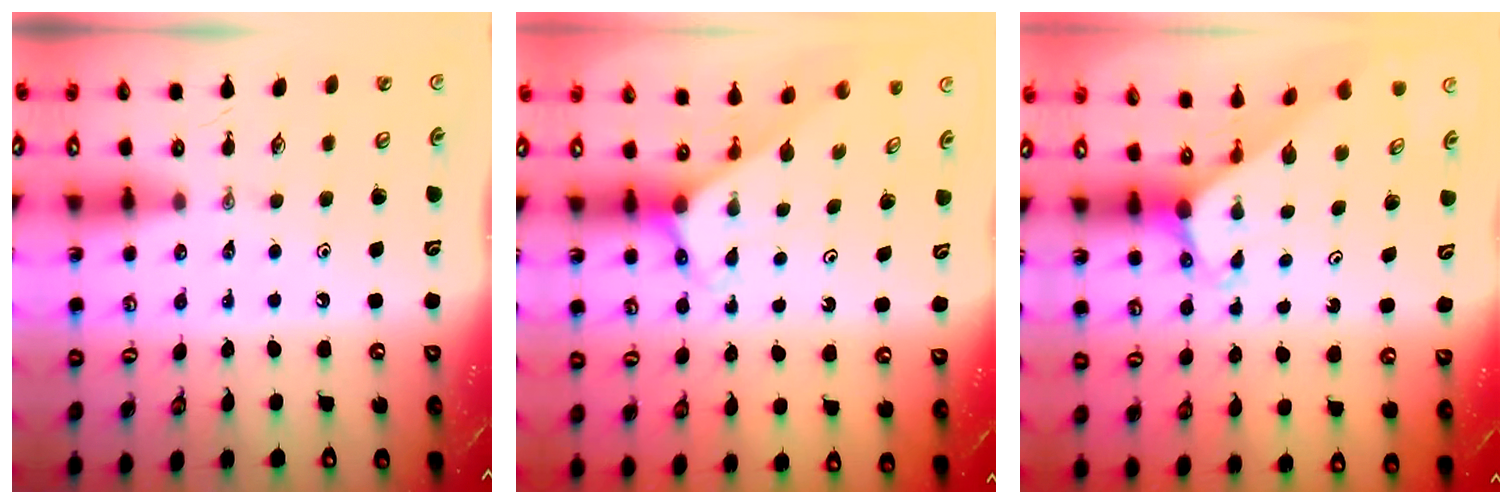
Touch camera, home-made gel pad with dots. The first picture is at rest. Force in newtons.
{"total": 2.9, "press": 2.9, "slide": 0.2}
{"total": 2.9, "press": 2.9, "slide": 0.2}